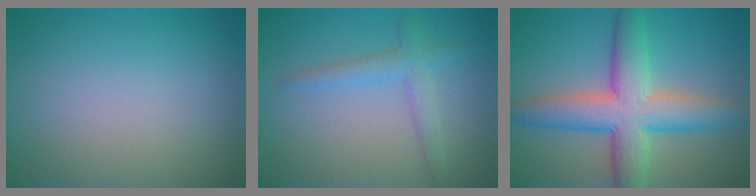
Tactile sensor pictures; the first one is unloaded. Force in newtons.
{"total": 2.5, "press": 2.5, "slide": 0.1}
{"total": 8.4, "press": 8.4, "slide": 0.3}